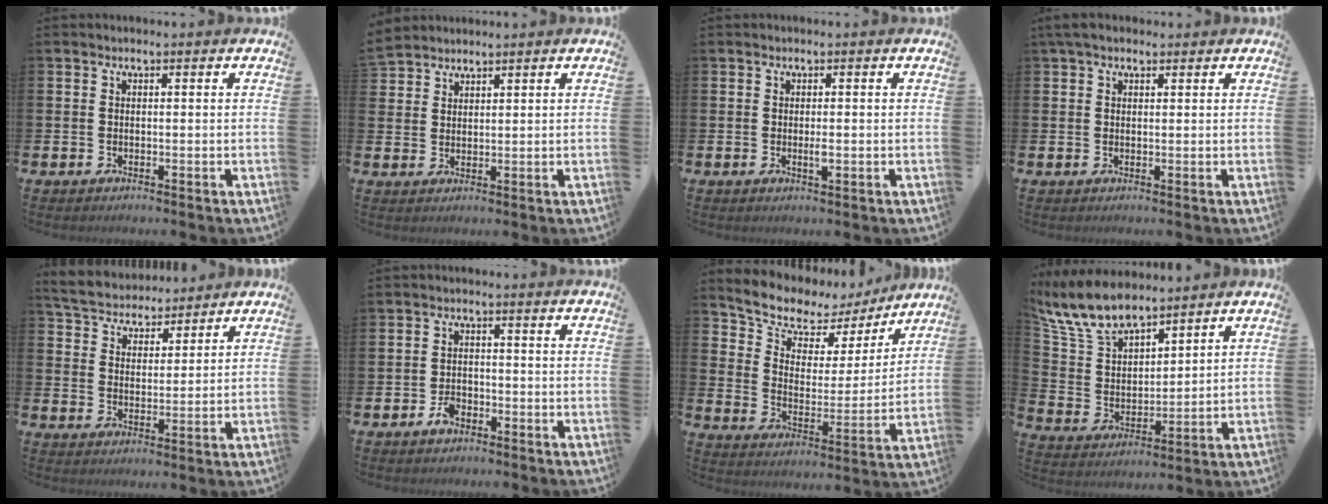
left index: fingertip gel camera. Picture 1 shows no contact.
{"total": 3.0, "force": [2.8, 0.5, -0.6], "torque": [0.016, -0.018, 0.053]}
{"total": 1.2, "force": [-0.3, 0.3, 1.1], "torque": [-0.006, -0.007, -0.009]}
{"total": 2.6, "force": [1.9, 1.3, 1.3], "torque": [-0.017, 0.000, 0.032]}
{"total": 4.9, "force": [4.7, 1.1, -0.3], "torque": [-0.019, -0.032, 0.083]}
{"total": 2.5, "force": [-1.6, 1.5, 1.2], "torque": [-0.022, 0.005, -0.033]}
{"total": 7.9, "force": [7.0, 3.5, 1.5], "torque": [-0.068, -0.055, 0.120]}
{"total": 9.5, "force": [8.4, 3.0, 3.4], "torque": [-0.103, -0.034, 0.158]}